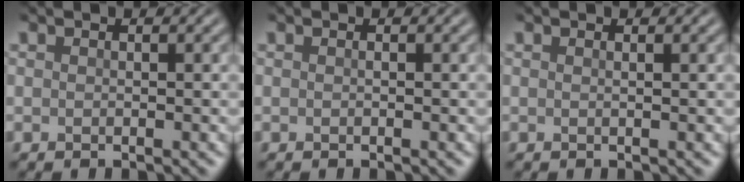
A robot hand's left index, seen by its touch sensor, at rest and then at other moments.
{"total": 0.0}
{"total": 0.6, "force": [0.2, 0.3, 0.5], "torque": [0.001, -0.001, -0.001]}